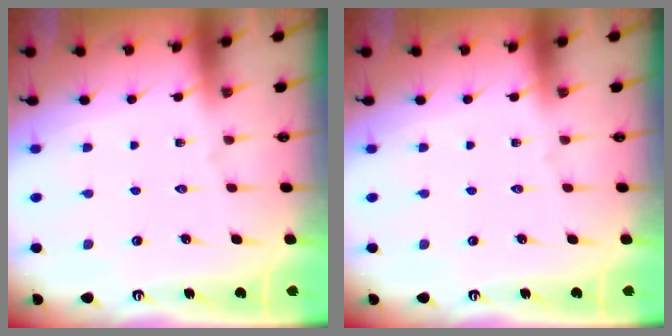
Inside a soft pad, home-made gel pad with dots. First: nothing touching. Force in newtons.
{"total": 0.0}